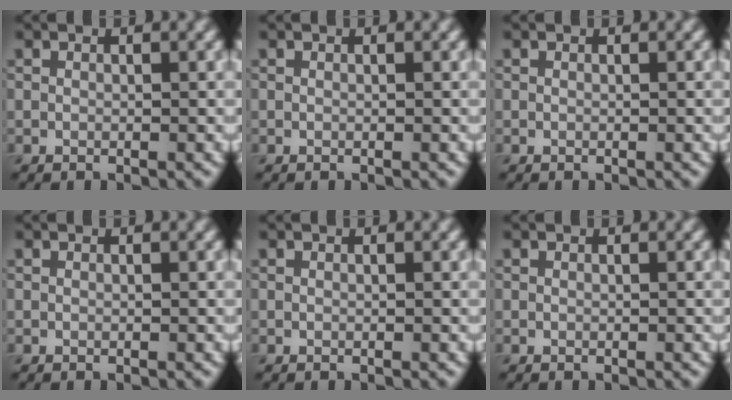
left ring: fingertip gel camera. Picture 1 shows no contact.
{"total": 0.0}
{"total": 0.0}
{"total": 0.0}
{"total": 0.0}
{"total": 0.0}